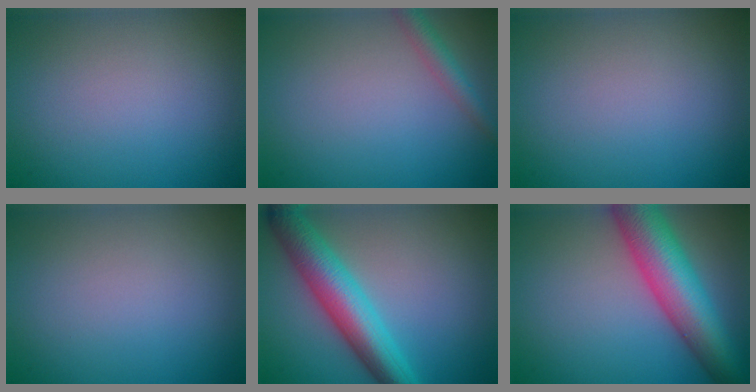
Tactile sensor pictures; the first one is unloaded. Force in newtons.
{"total": 2.1, "press": 2.1, "slide": 0.1}
{"total": 0.0}
{"total": 0.0}
{"total": 7.2, "press": 7.2, "slide": 0.1}
{"total": 9.9, "press": 9.9, "slide": 0.4}